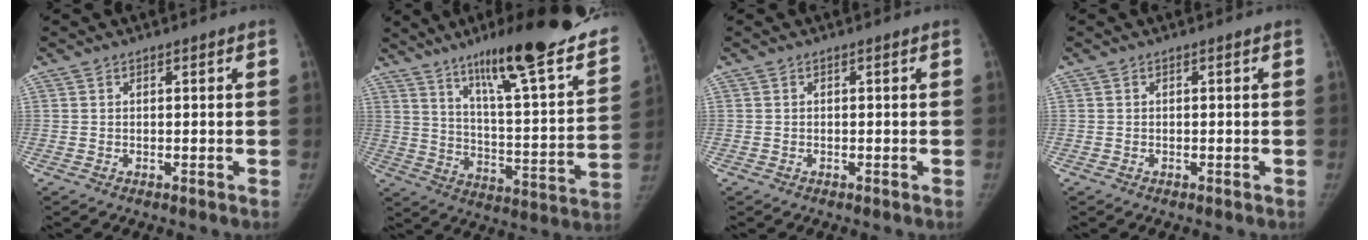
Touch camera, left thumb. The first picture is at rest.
{"total": 29.7, "force": [20.1, 5.1, 21.3], "torque": [-0.289, -0.067, 0.294]}
{"total": 0.0}
{"total": 0.0}